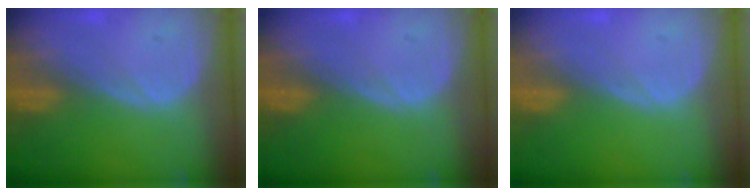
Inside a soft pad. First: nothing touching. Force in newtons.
{"total": 0.0}
{"total": 0.0}